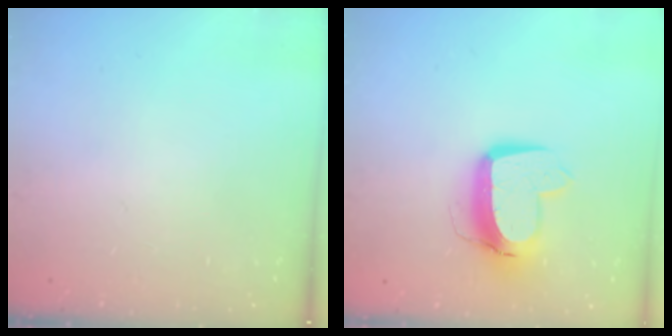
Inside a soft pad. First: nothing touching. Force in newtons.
{"total": 12.5, "press": 12.4, "slide": 1.5}